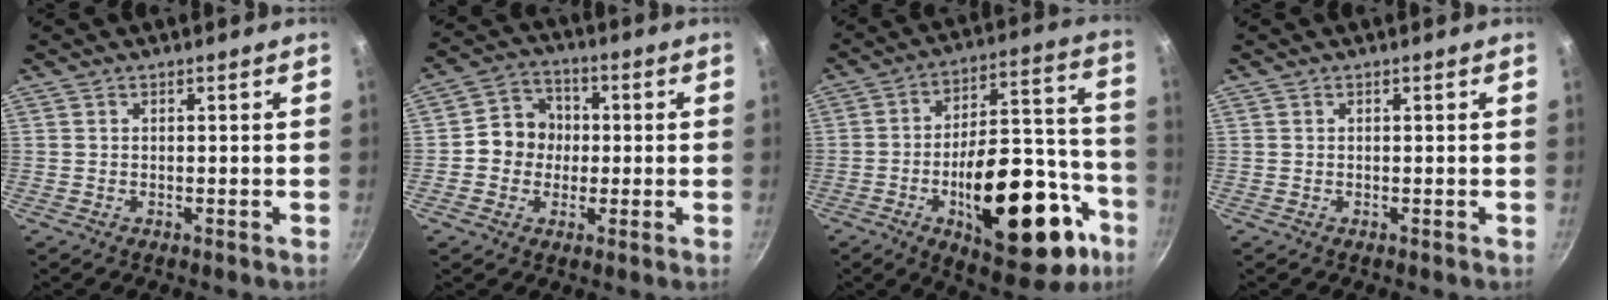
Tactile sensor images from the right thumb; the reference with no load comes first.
{"total": 8.2, "force": [-0.3, 7.5, 3.3], "torque": [-0.015, 0.019, -0.022]}
{"total": 28.2, "force": [-11.0, 13.1, 22.4], "torque": [-0.270, 0.065, -0.146]}
{"total": 0.0}